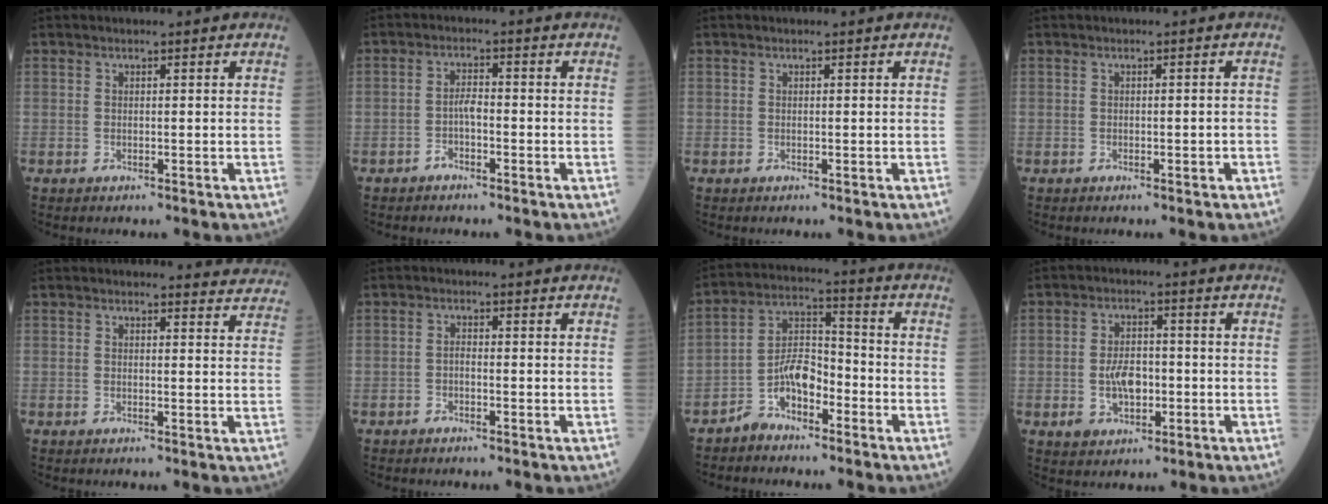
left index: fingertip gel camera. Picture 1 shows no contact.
{"total": 2.2, "force": [-1.1, 0.8, 1.8], "torque": [-0.031, 0.004, -0.022]}
{"total": 0.0}
{"total": 1.1, "force": [-0.4, 0.2, 0.9], "torque": [-0.015, -0.001, -0.002]}
{"total": 5.2, "force": [5.1, 0.8, -0.3], "torque": [0.016, -0.019, 0.031]}
{"total": 0.9, "force": [-0.5, 0.3, 0.7], "torque": [-0.012, 0.002, -0.012]}
{"total": 6.6, "force": [-4.1, 3.2, 4.1], "torque": [-0.084, 0.014, -0.082]}
{"total": 4.8, "force": [-1.1, 2.8, 3.7], "torque": [-0.073, 0.006, -0.015]}